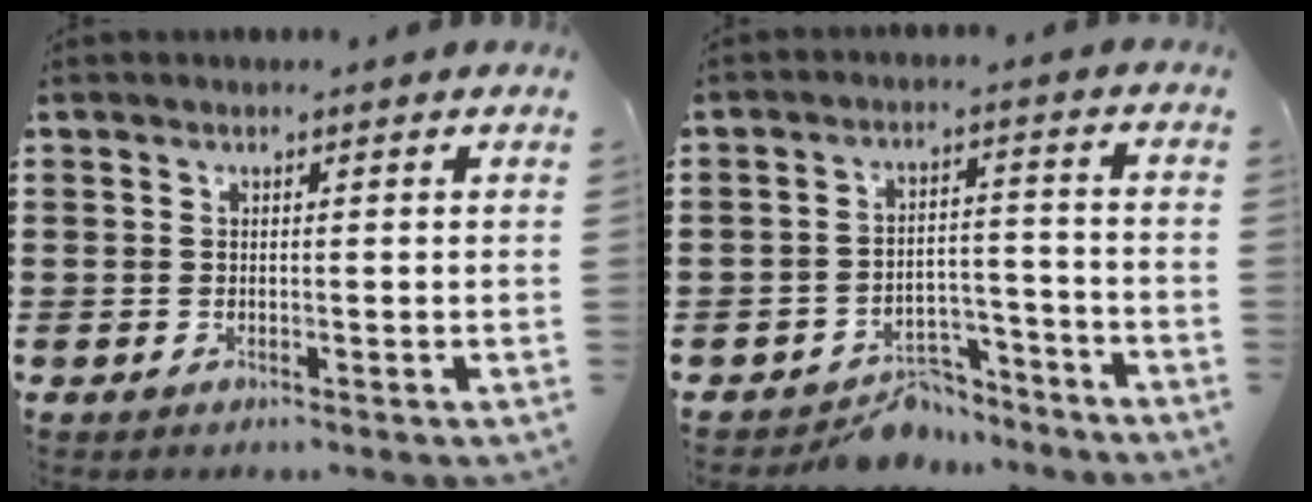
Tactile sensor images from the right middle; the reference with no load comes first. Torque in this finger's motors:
{"motor_torque": [-0.69, 0.12, -0.23, -0.05]}